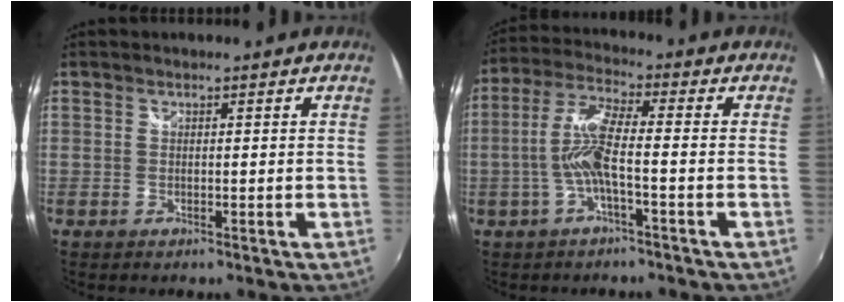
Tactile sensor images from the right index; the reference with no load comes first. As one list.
[{"total": 7.8, "force": [-1.9, 0.6, 7.5], "torque": [-0.166, 0.009, -0.032]}]